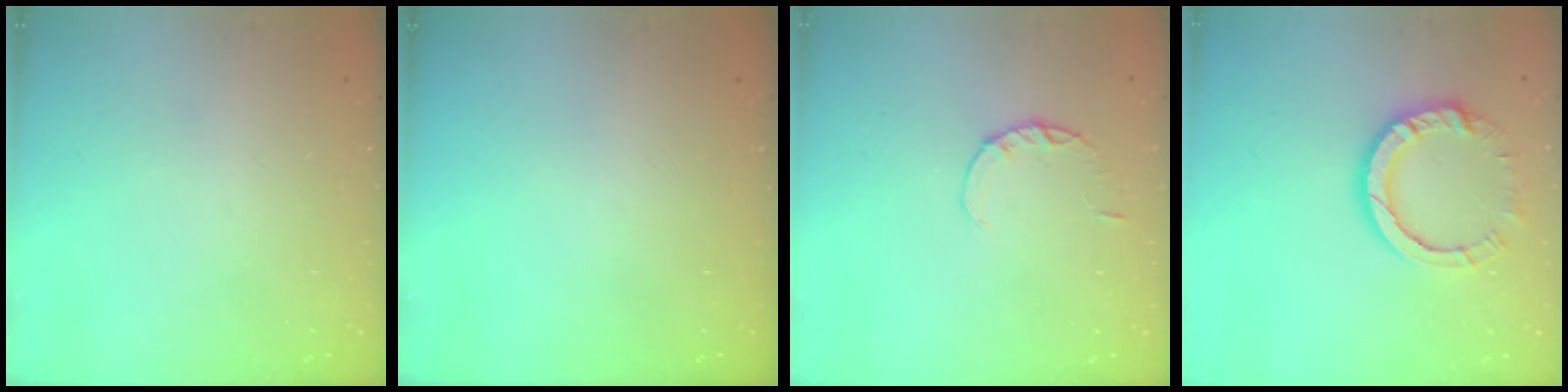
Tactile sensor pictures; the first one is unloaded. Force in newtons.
{"total": 0.0}
{"total": 1.8, "press": 1.8, "slide": 0.3}
{"total": 10.8, "press": 10.7, "slide": 1.0}